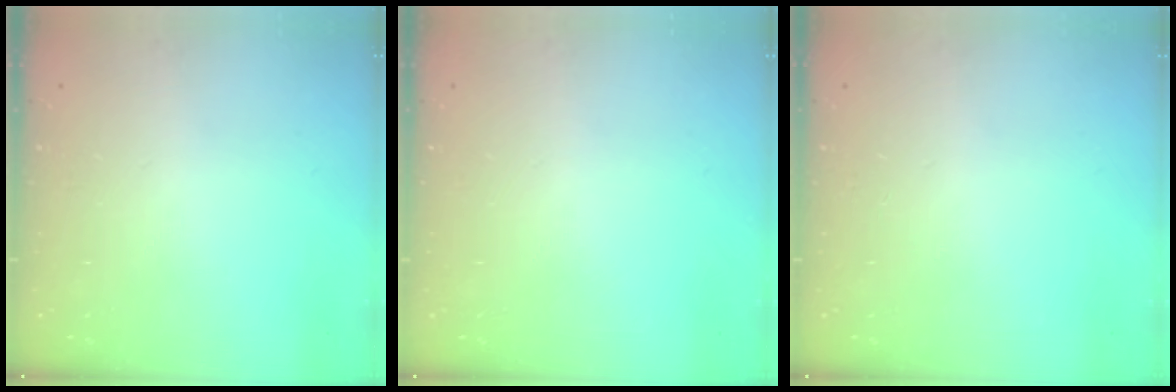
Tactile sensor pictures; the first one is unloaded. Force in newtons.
{"total": 0.0}
{"total": 0.0}